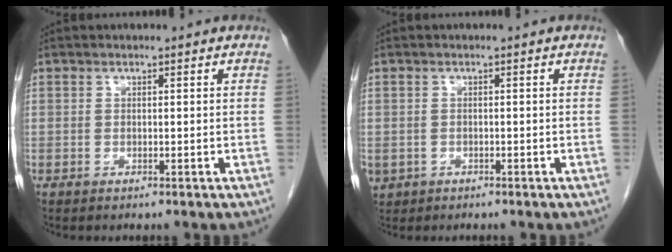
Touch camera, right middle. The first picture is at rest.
{"total": 2.5, "force": [-1.2, 2.1, 0.5], "torque": [-0.011, 0.001, -0.017]}